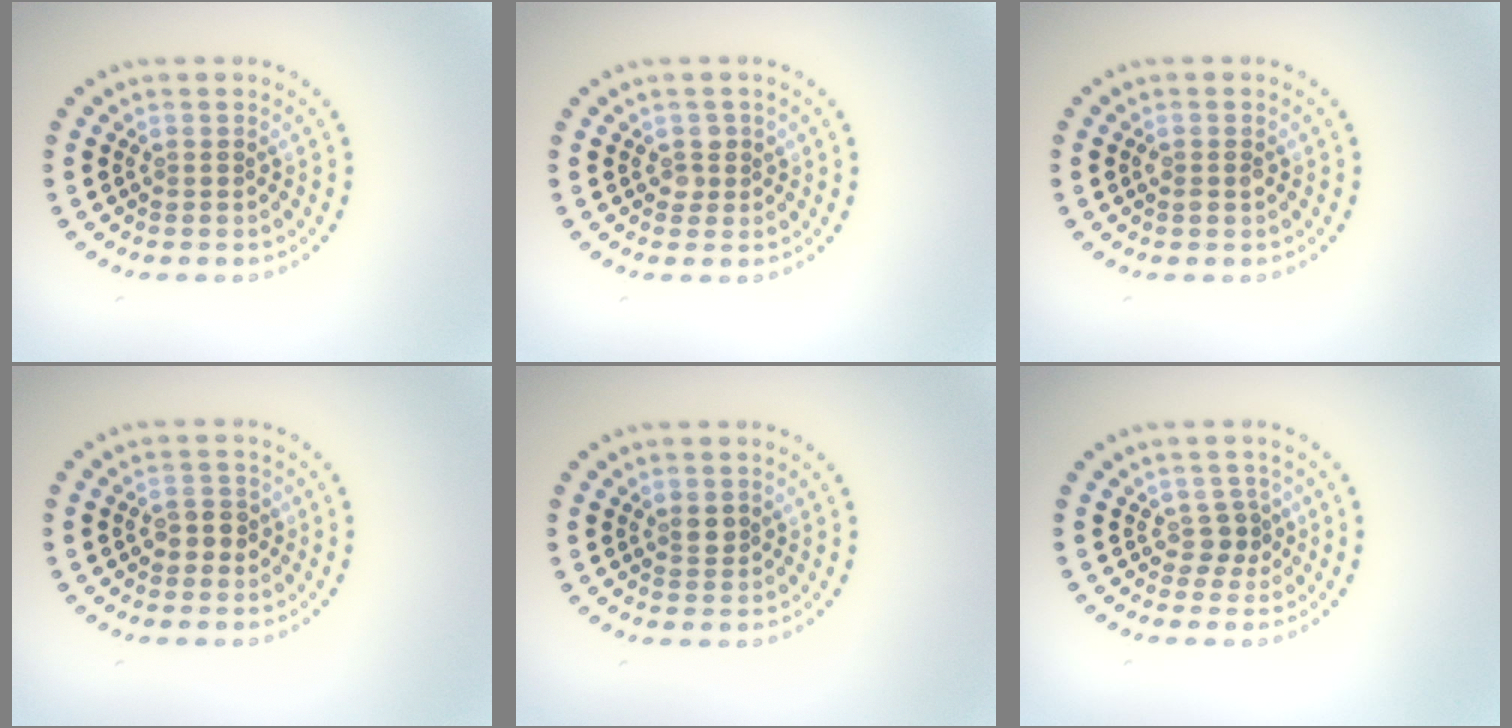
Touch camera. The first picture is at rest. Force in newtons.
{"total": 1.2, "press": 1.1, "slide": 0.4}
{"total": 1.0, "press": 1.0, "slide": 0.2}
{"total": 1.9, "press": 1.8, "slide": 0.6}
{"total": 1.2, "press": 1.0, "slide": 0.5}
{"total": 1.7, "press": 1.1, "slide": 1.2}